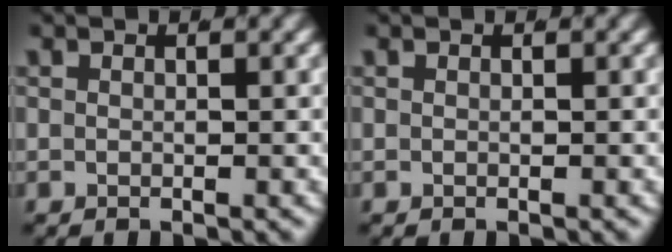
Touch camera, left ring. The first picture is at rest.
{"total": 0.0}